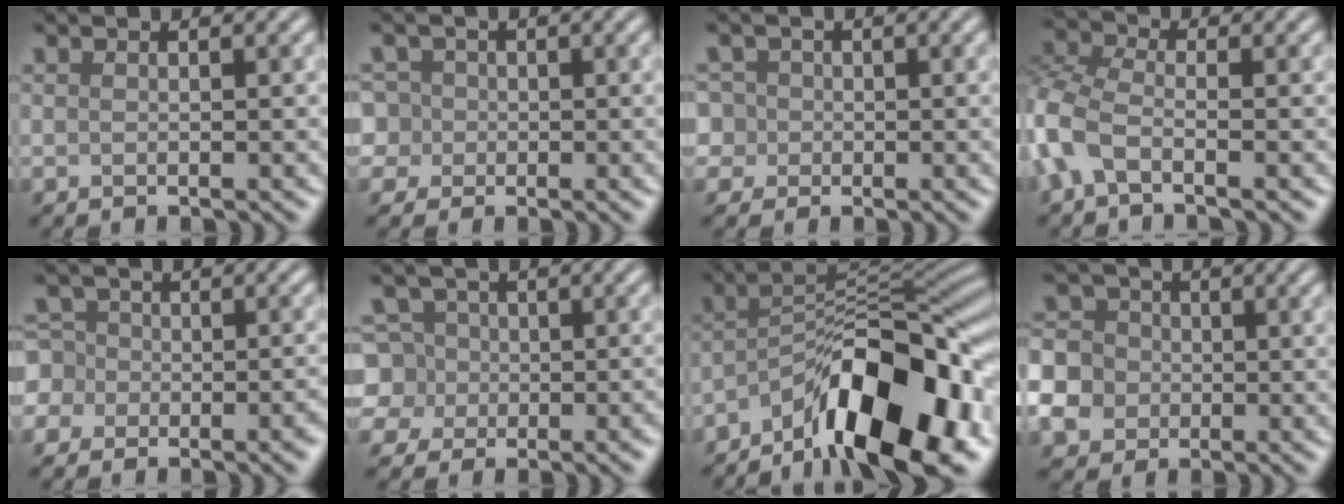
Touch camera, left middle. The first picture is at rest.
{"total": 4.4, "force": [0.6, 4.2, 1.0], "torque": [-0.013, 0.039, -0.015]}
{"total": 3.5, "force": [0.6, 3.4, 0.6], "torque": [0.002, 0.030, -0.011]}
{"total": 4.4, "force": [-2.2, 2.3, 3.1], "torque": [-0.086, 0.000, -0.060]}
{"total": 6.5, "force": [-3.1, 5.4, 2.0], "torque": [-0.008, 0.011, -0.076]}
{"total": 6.7, "force": [-1.3, 6.3, 2.0], "torque": [-0.032, 0.024, -0.054]}
{"total": 13.2, "force": [-7.6, 4.3, 9.9], "torque": [-0.135, 0.009, -0.129]}
{"total": 7.0, "force": [-2.5, 6.2, 1.9], "torque": [-0.050, -0.005, -0.068]}